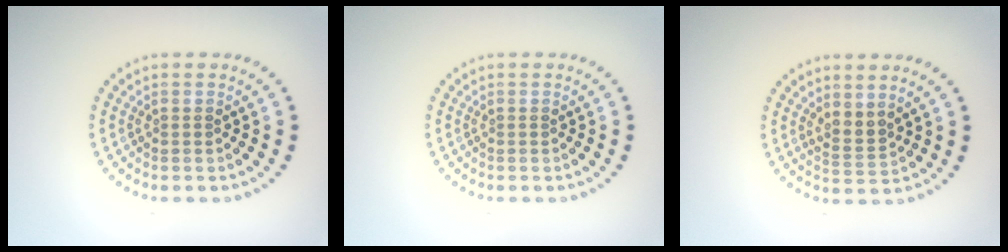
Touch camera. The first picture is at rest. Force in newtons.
{"total": 0.0}
{"total": 2.0, "press": 1.5, "slide": 1.4}